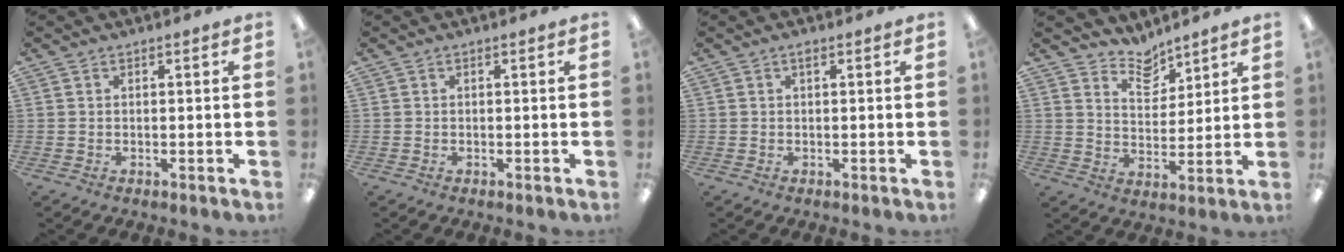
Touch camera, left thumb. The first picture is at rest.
{"total": 0.0}
{"total": 0.9, "force": [0.5, 0.3, 0.7], "torque": [-0.016, 0.004, 0.007]}
{"total": 7.3, "force": [6.4, 3.1, 1.5], "torque": [-0.021, -0.044, 0.118]}